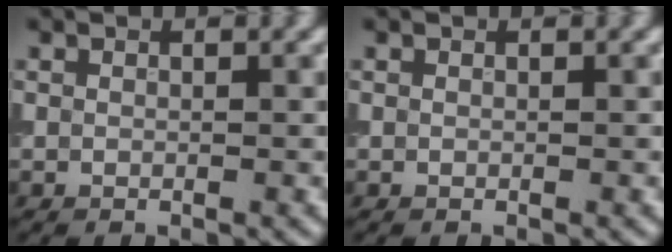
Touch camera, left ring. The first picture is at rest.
{"total": 0.0}